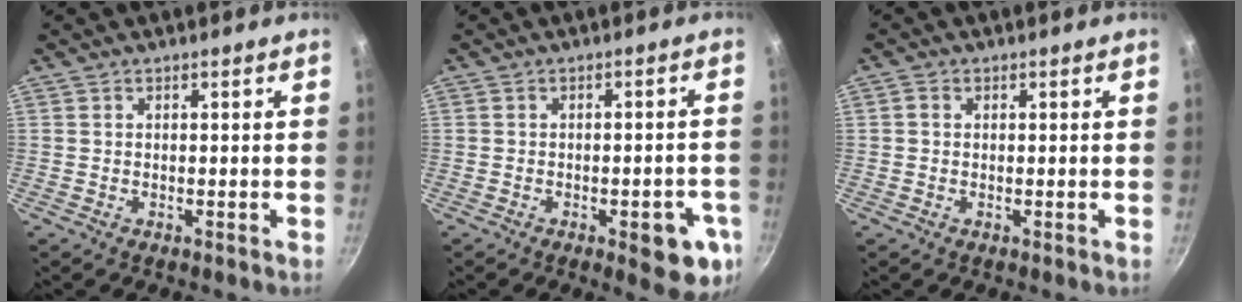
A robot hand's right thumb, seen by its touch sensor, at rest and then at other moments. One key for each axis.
{"total": 9.7, "fx": -3.5, "fy": 3.9, "fz": 8.1, "tx": -0.067, "ty": 0.013, "tz": -0.039}
{"total": 1.2, "fx": 0.2, "fy": 1.1, "fz": 0.6, "tx": -0.011, "ty": 0.005, "tz": 0.000}